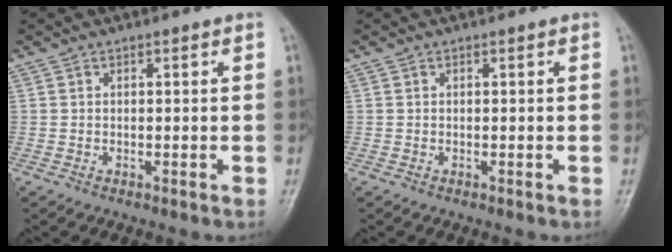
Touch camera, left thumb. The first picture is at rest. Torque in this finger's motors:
{"motor_torque": [0.00, 0.00, -0.01, -0.01, 0.00]}